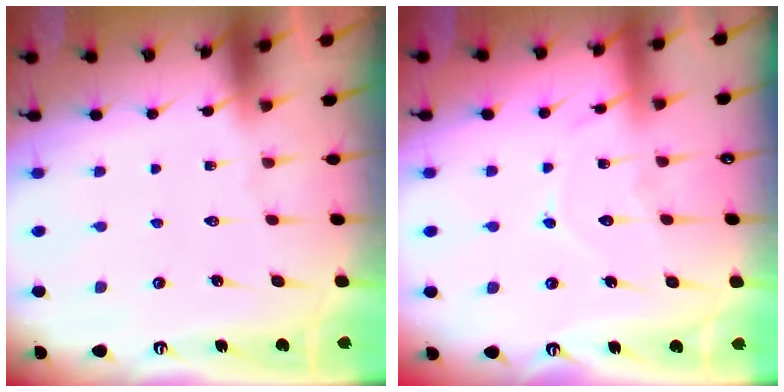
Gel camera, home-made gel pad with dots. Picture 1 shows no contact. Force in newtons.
{"total": 8.3, "press": 8.2, "slide": 0.9}